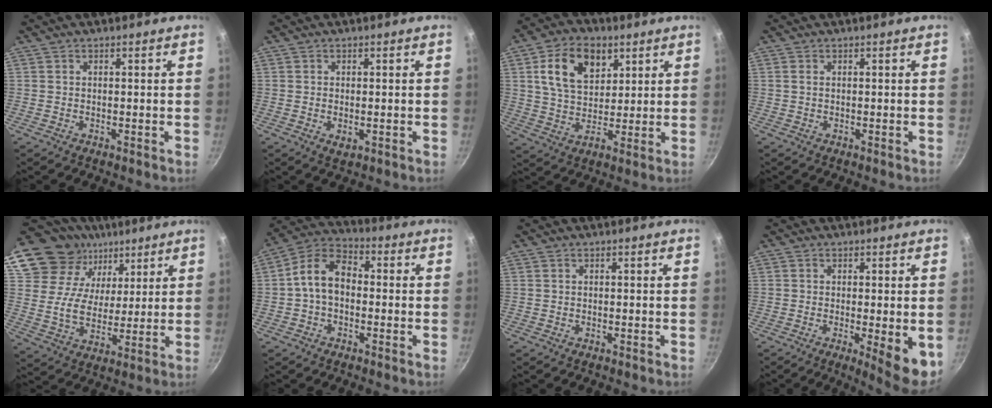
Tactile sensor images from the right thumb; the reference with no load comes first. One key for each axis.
{"total": 2.1, "fx": -0.4, "fy": 1.2, "fz": 1.7, "tx": -0.028, "ty": -0.005, "tz": -0.004}
{"total": 12.4, "fx": 4.7, "fy": 8.4, "fz": 7.9, "tx": -0.110, "ty": -0.007, "tz": 0.076}
{"total": 0.7, "fx": 0.2, "fy": 0.4, "fz": 0.6, "tx": -0.011, "ty": 0.000, "tz": 0.003}
{"total": 18.8, "fx": 12.4, "fy": 12.1, "fz": 7.4, "tx": -0.113, "ty": -0.038, "tz": 0.225}
{"total": 9.2, "fx": -0.5, "fy": 6.4, "fz": 6.6, "tx": -0.099, "ty": 0.034, "tz": -0.028}
{"total": 0.0}
{"total": 7.3, "fx": -1.5, "fy": 1.4, "fz": 7.0, "tx": -0.085, "ty": -0.010, "tz": -0.014}